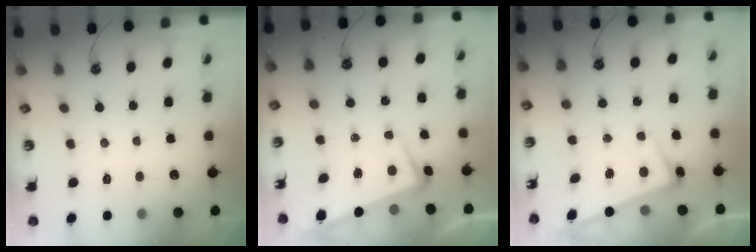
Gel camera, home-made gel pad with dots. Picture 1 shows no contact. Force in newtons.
{"total": 3.3, "press": 2.9, "slide": 1.6}
{"total": 2.6, "press": 2.3, "slide": 1.1}